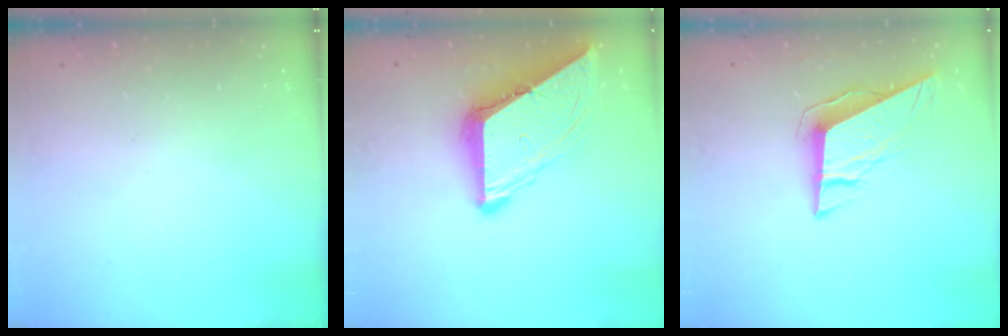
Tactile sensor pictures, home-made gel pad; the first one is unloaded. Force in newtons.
{"total": 10.6, "press": 10.5, "slide": 1.3}
{"total": 9.5, "press": 9.4, "slide": 1.7}